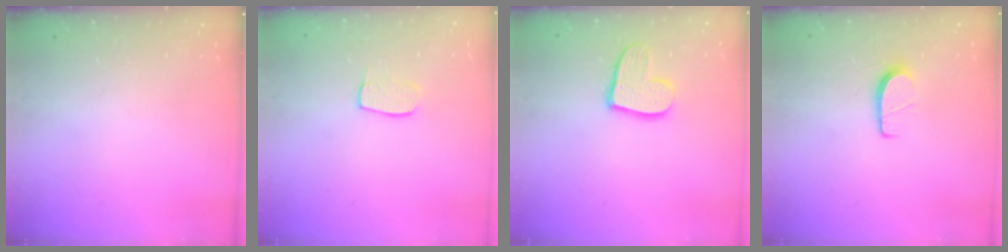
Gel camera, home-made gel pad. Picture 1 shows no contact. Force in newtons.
{"total": 6.8, "press": 6.8, "slide": 0.4}
{"total": 12.0, "press": 11.9, "slide": 0.9}
{"total": 5.6, "press": 5.6, "slide": 0.7}